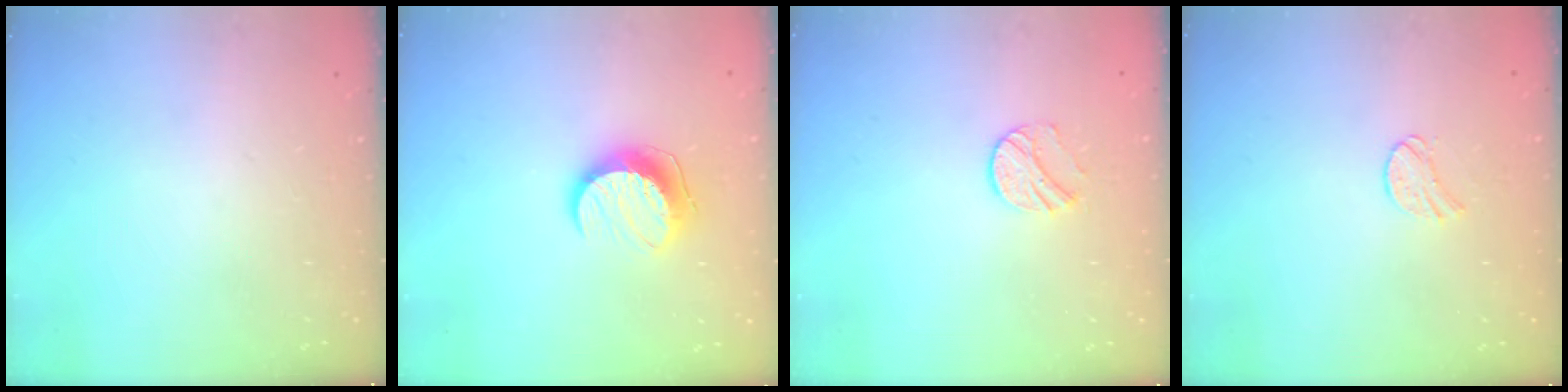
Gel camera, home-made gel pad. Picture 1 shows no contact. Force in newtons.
{"total": 10.4, "press": 10.4, "slide": 0.4}
{"total": 8.3, "press": 8.3, "slide": 0.8}
{"total": 6.6, "press": 6.6, "slide": 0.6}